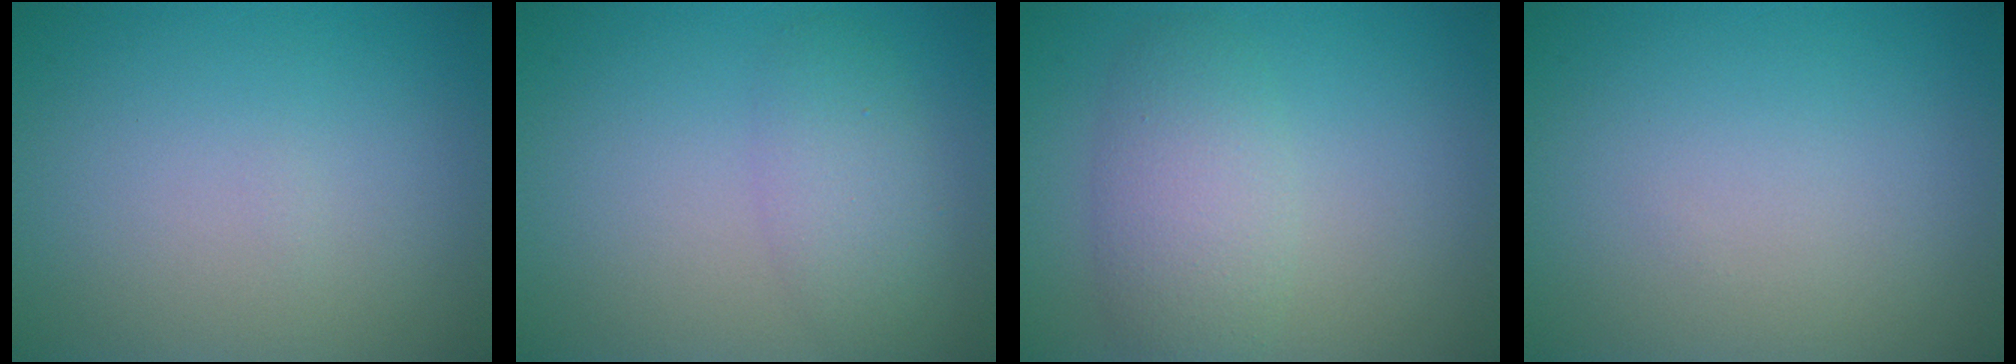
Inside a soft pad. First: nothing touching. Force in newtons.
{"total": 3.0, "press": 3.0, "slide": 0.1}
{"total": 4.2, "press": 4.2, "slide": 0.1}
{"total": 0.0}